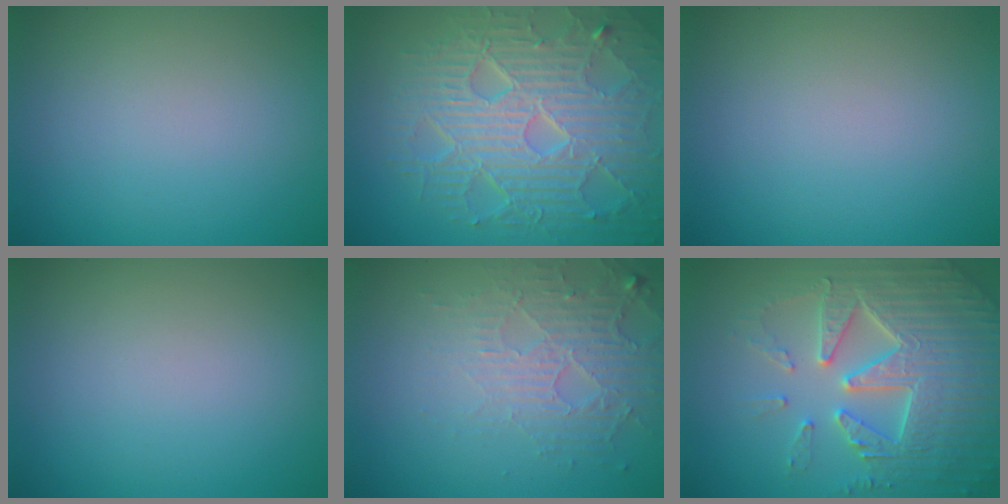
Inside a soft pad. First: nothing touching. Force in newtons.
{"total": 10.1, "press": 6.6, "slide": 7.7}
{"total": 0.0}
{"total": 0.0}
{"total": 5.2, "press": 3.3, "slide": 4.1}
{"total": 7.7, "press": 7.5, "slide": 1.6}